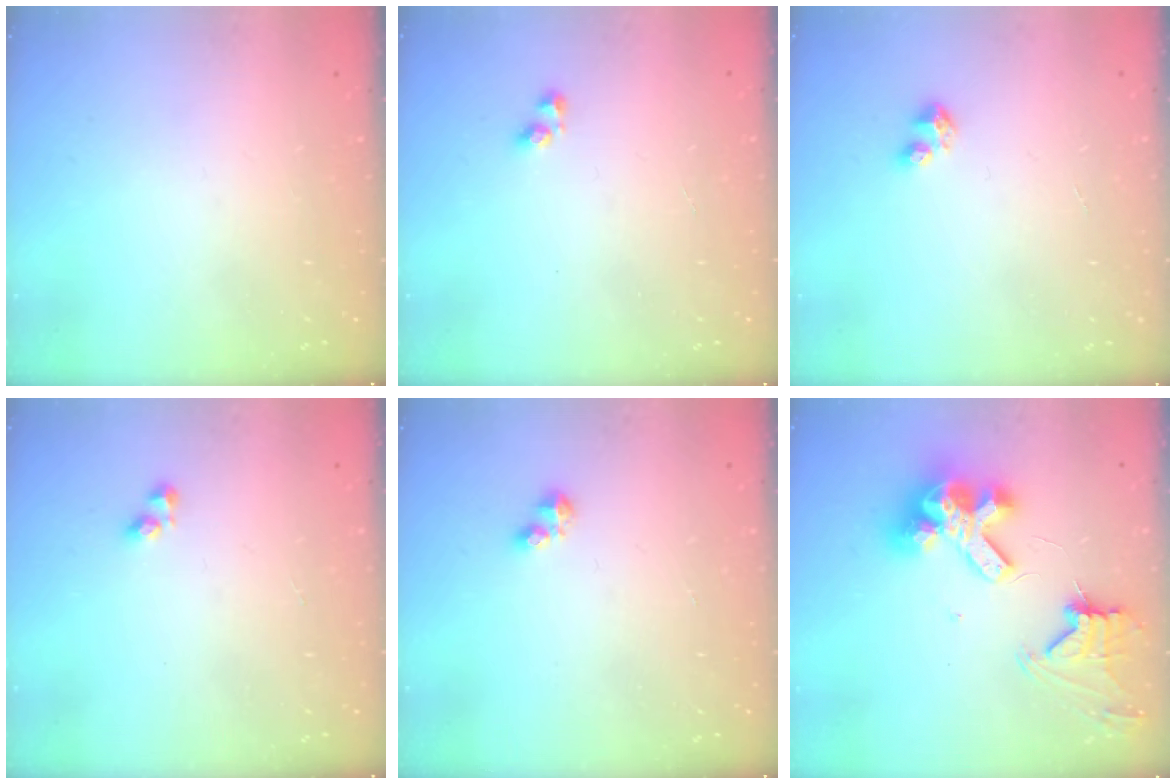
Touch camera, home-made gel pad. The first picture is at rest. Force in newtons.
{"total": 3.2, "press": 3.1, "slide": 0.6}
{"total": 3.0, "press": 2.9, "slide": 0.3}
{"total": 2.4, "press": 2.3, "slide": 0.6}
{"total": 2.8, "press": 2.8, "slide": 0.4}
{"total": 15.0, "press": 14.9, "slide": 1.8}